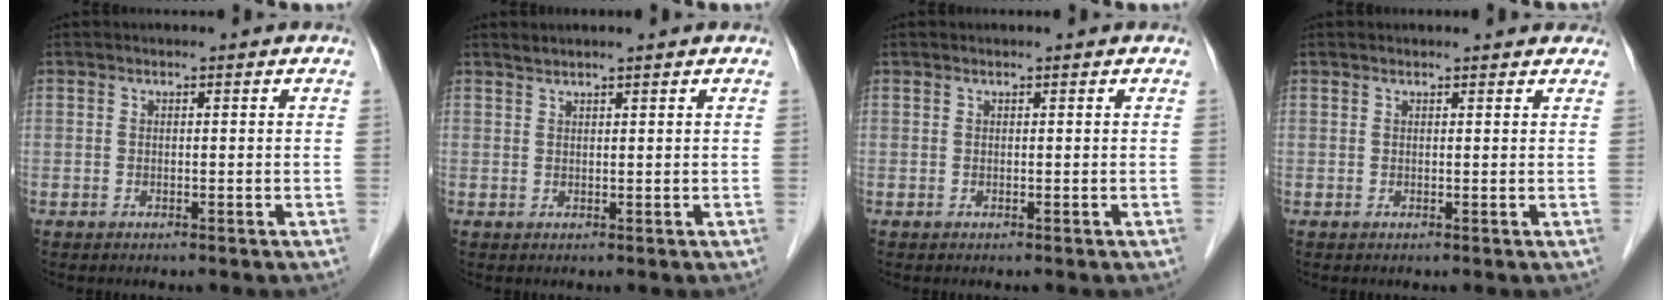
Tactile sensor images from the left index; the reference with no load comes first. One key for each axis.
{"total": 1.3, "fx": 1.2, "fy": -0.3, "fz": 0.4, "tx": -0.010, "ty": 0.010, "tz": 0.030}
{"total": 0.0}
{"total": 3.5, "fx": 3.3, "fy": 1.0, "fz": 0.7, "tx": -0.005, "ty": 0.015, "tz": 0.028}